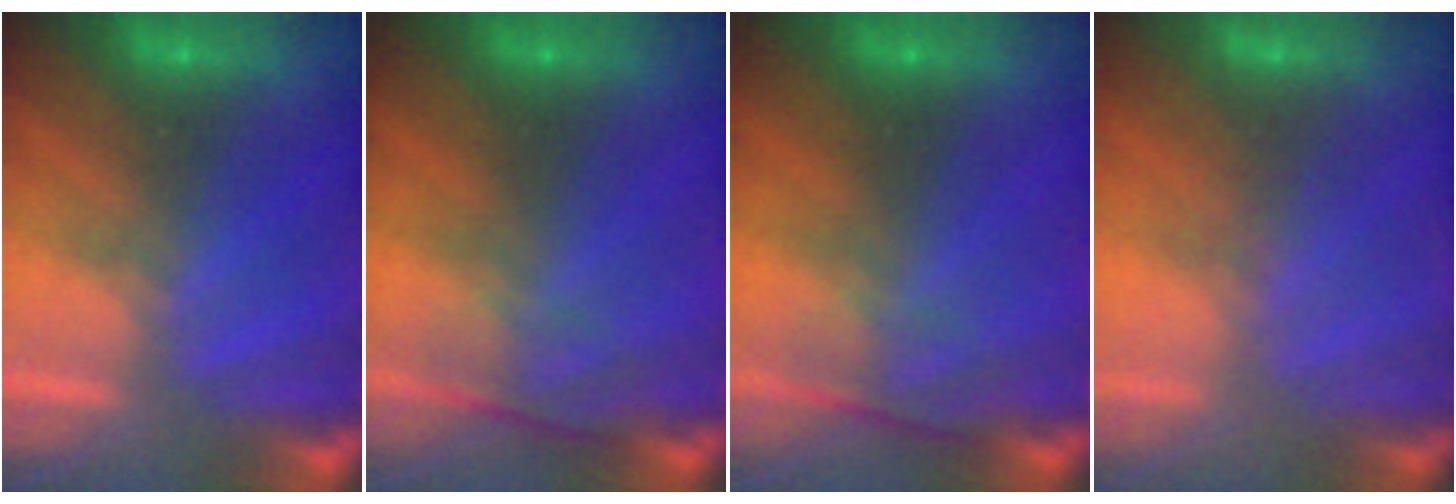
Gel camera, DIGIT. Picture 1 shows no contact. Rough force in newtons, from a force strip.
{"total": 2.3}
{"total": 2.3}
{"total": 2.2}